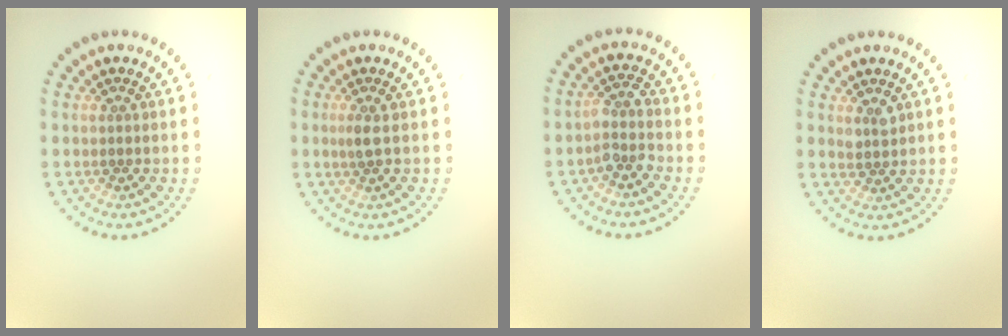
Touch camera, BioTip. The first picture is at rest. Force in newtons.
{"total": 1.0, "press": 0.9, "slide": 0.5}
{"total": 2.0, "press": 1.6, "slide": 1.2}
{"total": 1.2, "press": 1.1, "slide": 0.4}